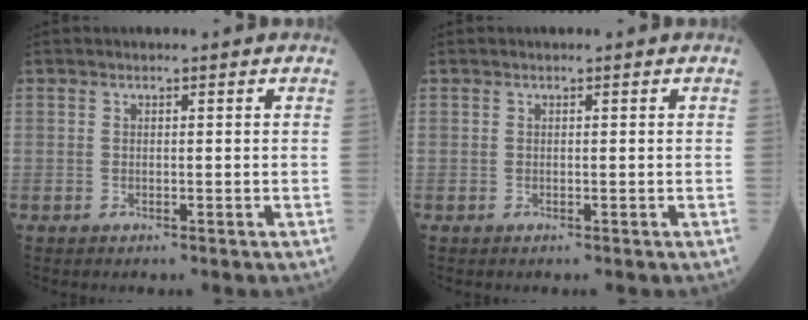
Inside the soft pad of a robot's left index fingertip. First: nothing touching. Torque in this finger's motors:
{"motor_torque": [0.01, 0.00, 0.00, 0.01]}